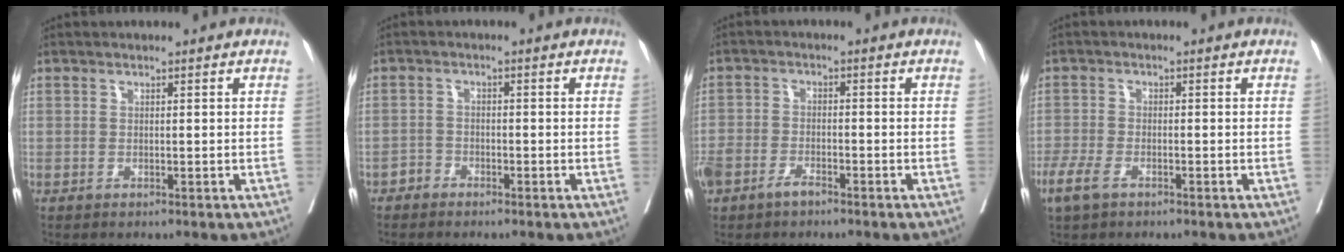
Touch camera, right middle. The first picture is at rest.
{"total": 1.4, "force": [-1.2, 0.6, -0.1], "torque": [0.007, 0.004, -0.027]}
{"total": 6.3, "force": [-4.2, 3.5, 3.2], "torque": [-0.075, 0.010, -0.074]}
{"total": 3.9, "force": [-2.4, 1.6, 2.6], "torque": [-0.064, -0.005, -0.043]}